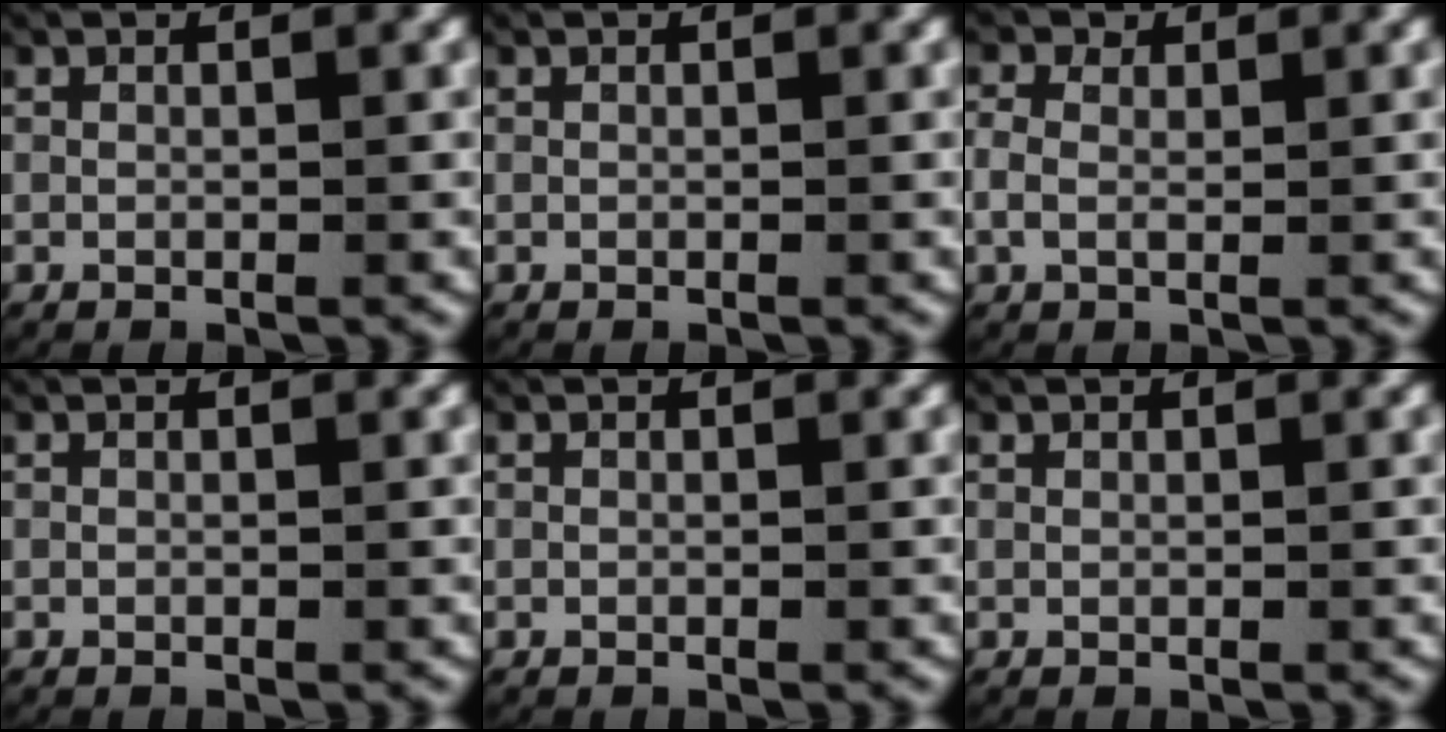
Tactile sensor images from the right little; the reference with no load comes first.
{"total": 0.0}
{"total": 1.7, "force": [0.2, 1.3, 1.1], "torque": [-0.028, -0.009, 0.008]}
{"total": 0.0}
{"total": 0.0}
{"total": 0.0}